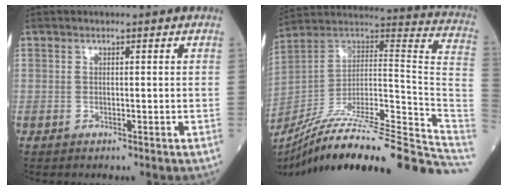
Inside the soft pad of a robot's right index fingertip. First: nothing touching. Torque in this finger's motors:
{"motor_torque": [-0.85, -1.29, 0.11, 0.01]}